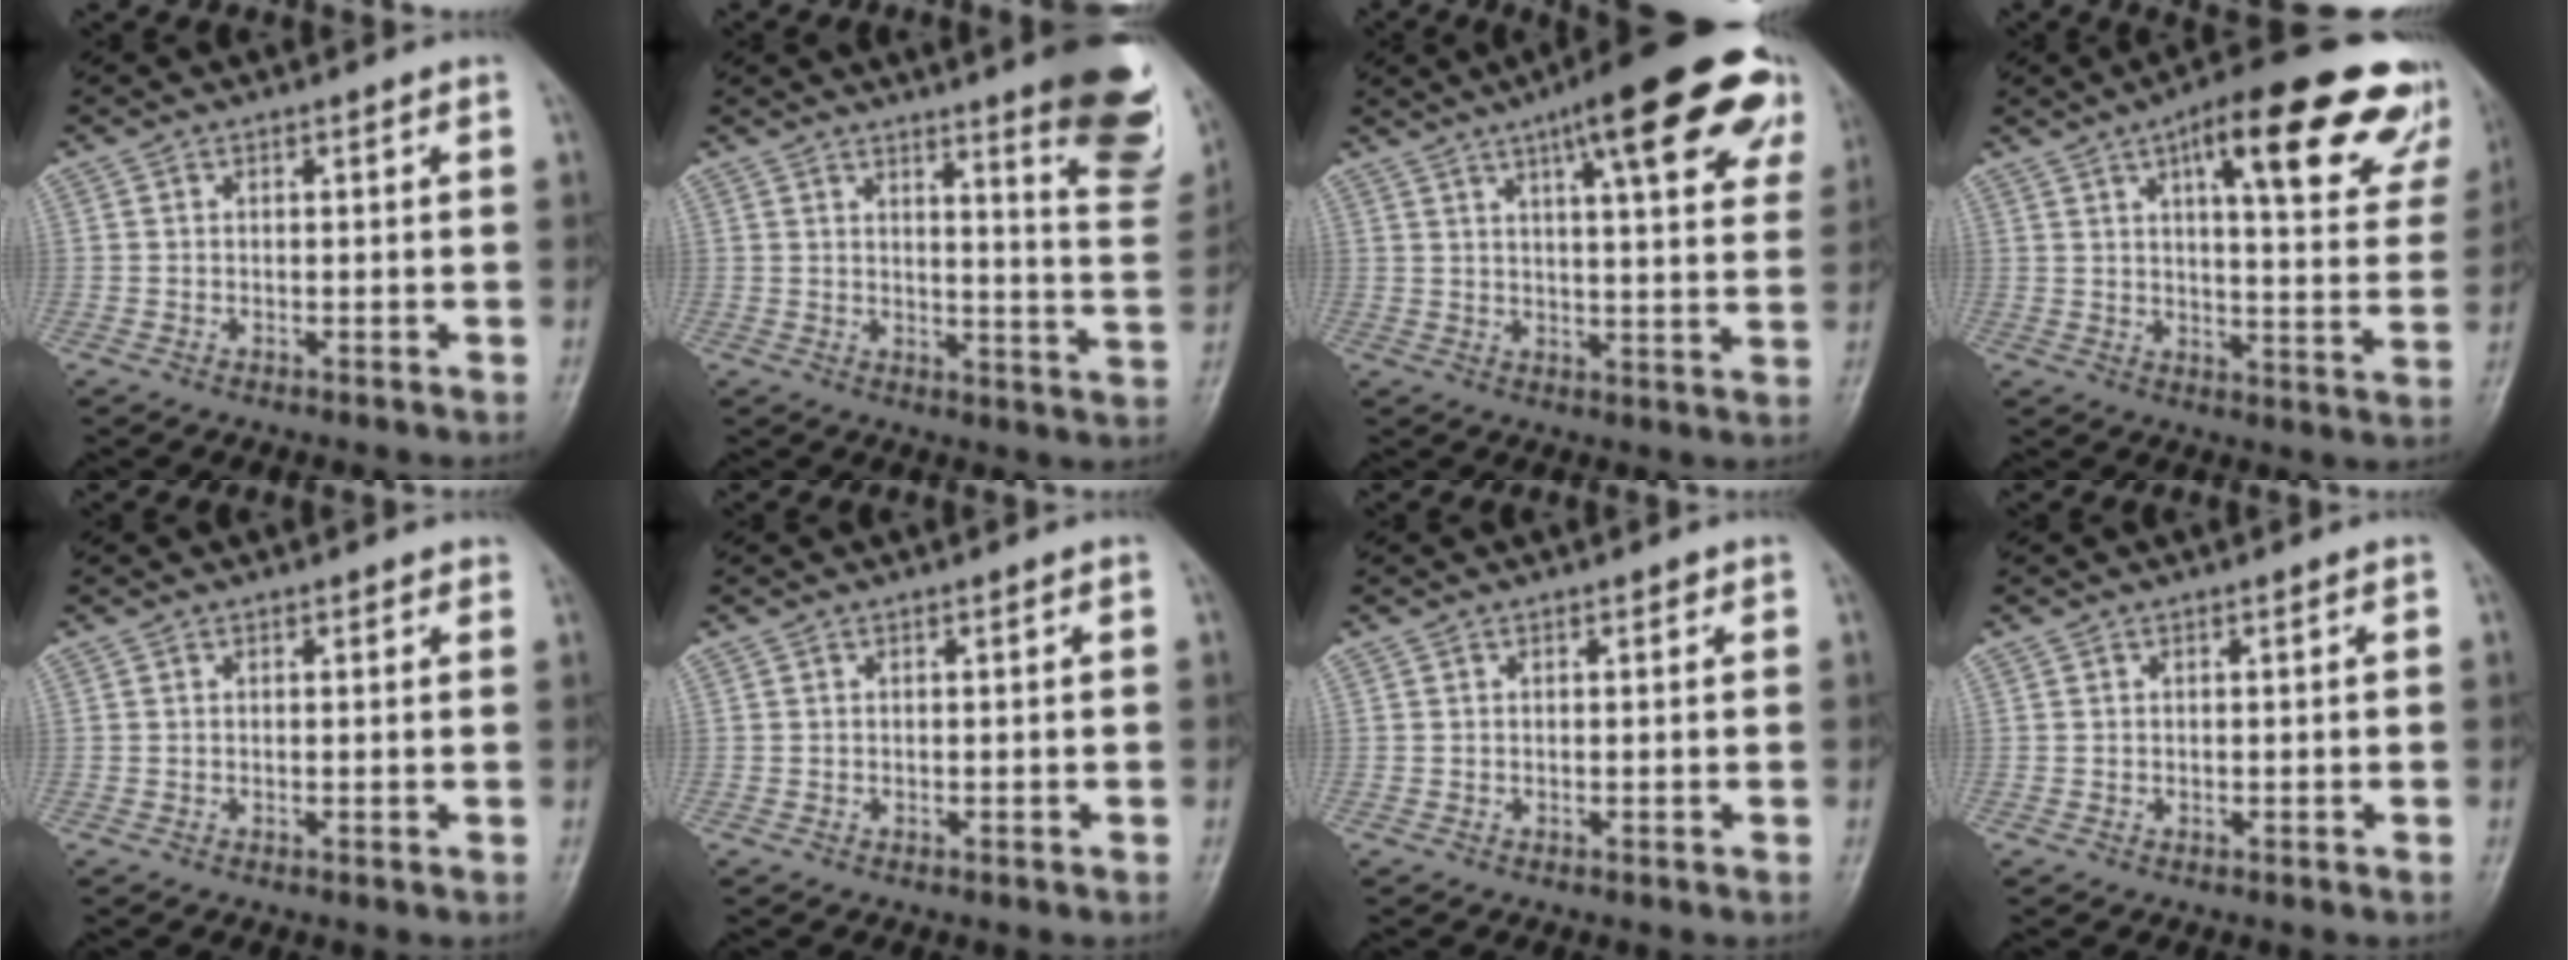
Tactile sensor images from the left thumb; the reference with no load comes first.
{"total": 15.9, "force": [10.2, 2.5, 12.0], "torque": [-0.120, -0.070, 0.122]}
{"total": 19.9, "force": [10.6, 4.9, 16.1], "torque": [-0.199, -0.016, 0.134]}
{"total": 23.3, "force": [12.8, 6.8, 18.2], "torque": [-0.214, -0.026, 0.163]}
{"total": 0.8, "force": [0.6, 0.5, 0.3], "torque": [0.002, -0.003, 0.003]}
{"total": 0.0}
{"total": 0.6, "force": [0.3, 0.4, 0.4], "torque": [0.002, 0.001, 0.000]}
{"total": 0.0}